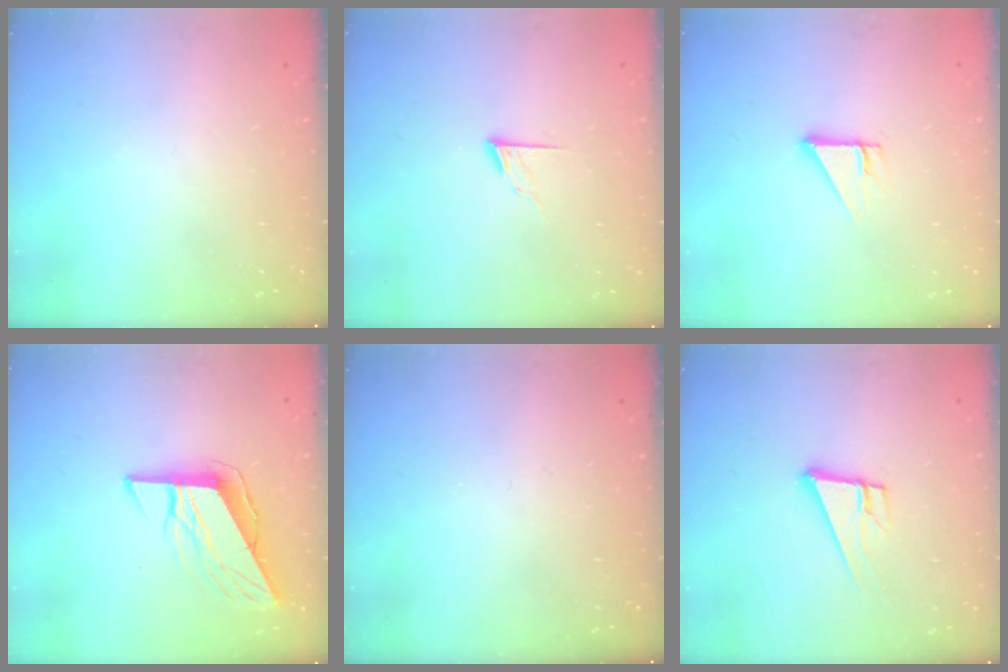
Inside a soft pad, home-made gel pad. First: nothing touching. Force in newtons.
{"total": 5.7, "press": 5.7, "slide": 0.6}
{"total": 2.7, "press": 2.7, "slide": 0.0}
{"total": 10.2, "press": 10.2, "slide": 0.6}
{"total": 0.0}
{"total": 10.6, "press": 10.1, "slide": 3.3}